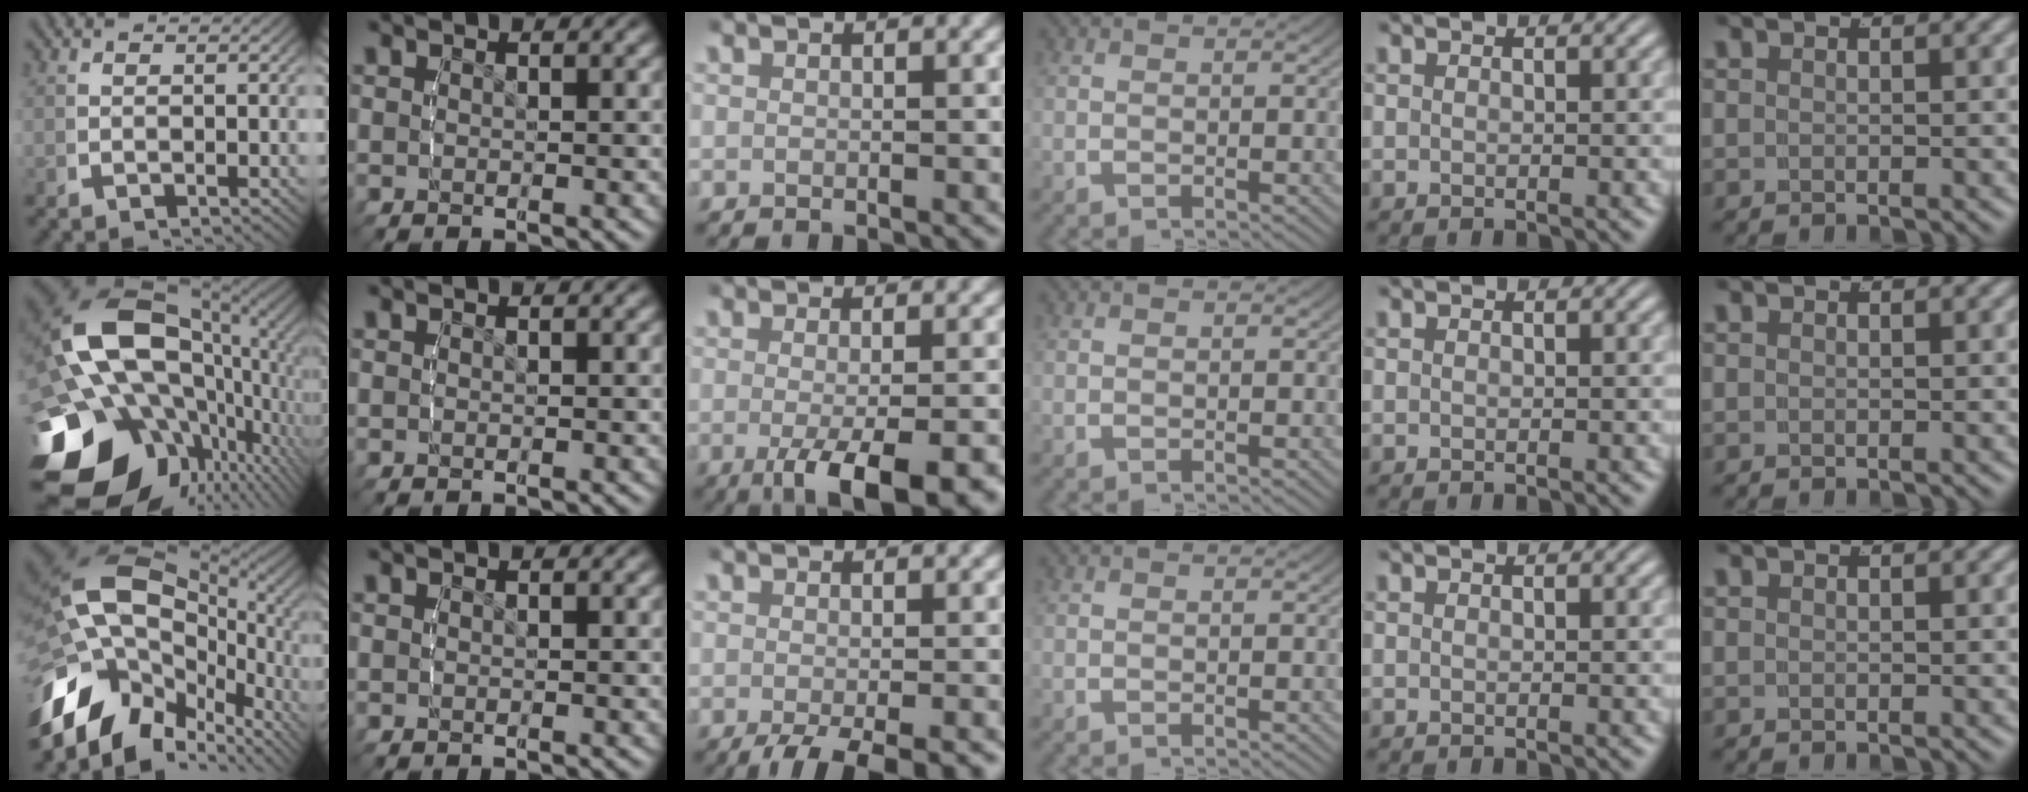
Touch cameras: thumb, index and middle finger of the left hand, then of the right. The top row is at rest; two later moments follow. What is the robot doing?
{"motion": "lift_and_place", "object": "lipstick"}